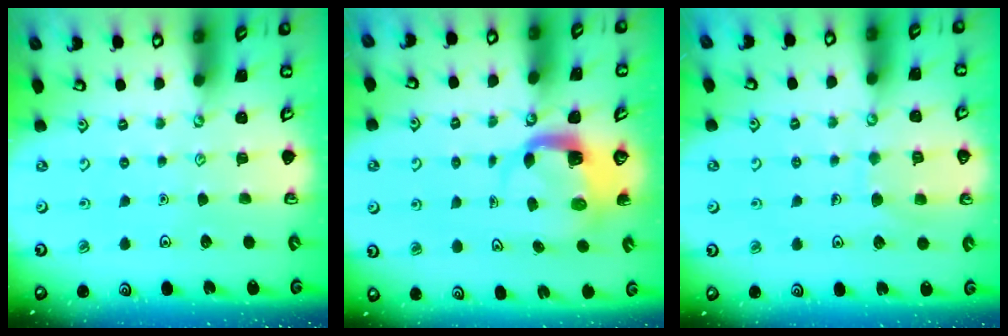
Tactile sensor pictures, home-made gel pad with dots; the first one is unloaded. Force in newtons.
{"total": 3.9, "press": 3.8, "slide": 0.5}
{"total": 7.4, "press": 7.3, "slide": 0.5}